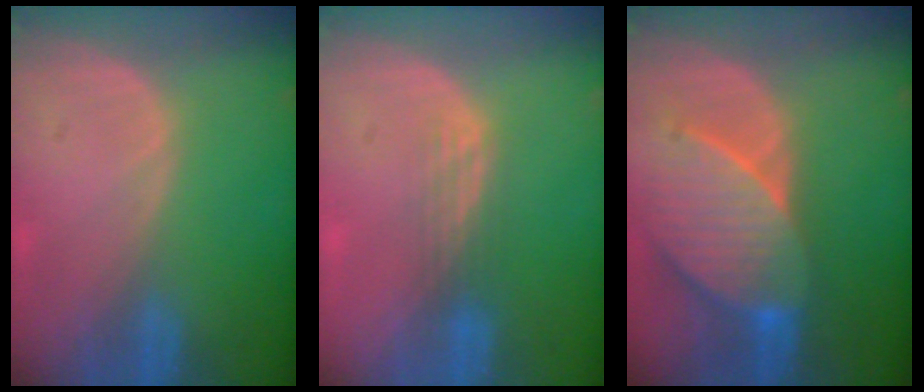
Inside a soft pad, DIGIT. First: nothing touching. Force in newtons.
{"total": 3.0, "press": 2.6, "slide": 1.4}
{"total": 9.2, "press": 8.8, "slide": 2.6}